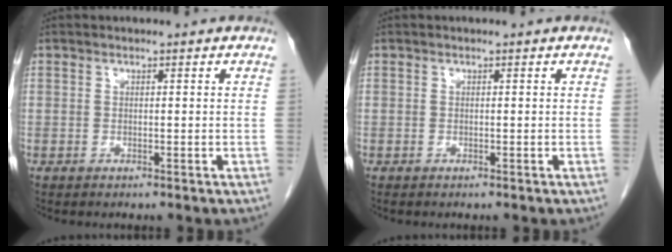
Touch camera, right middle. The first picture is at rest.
{"total": 0.0}